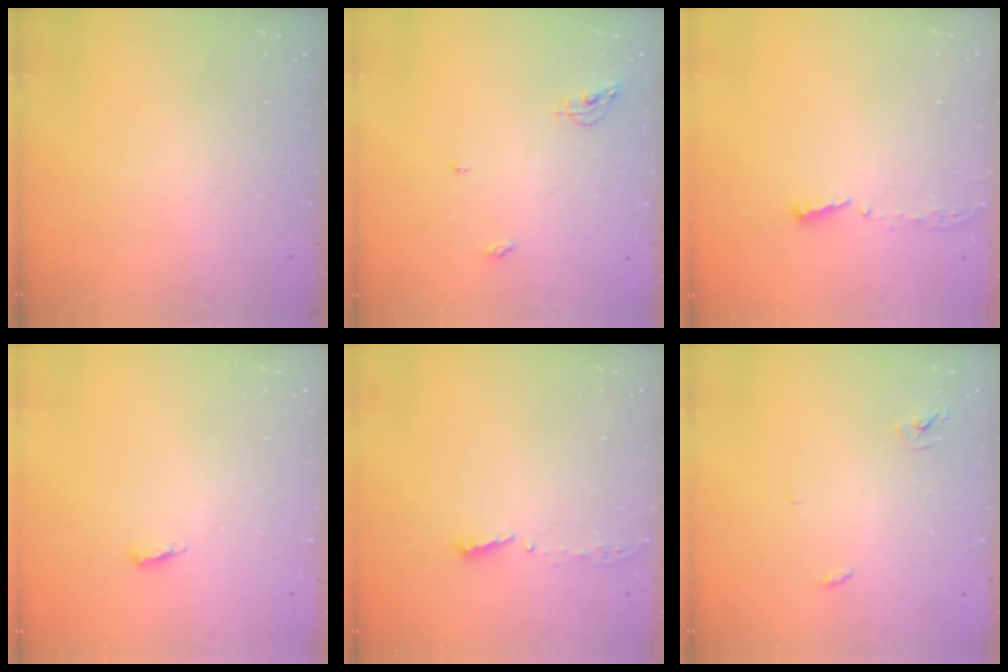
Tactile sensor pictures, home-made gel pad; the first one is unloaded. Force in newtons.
{"total": 5.4, "press": 5.4, "slide": 0.4}
{"total": 3.8, "press": 3.8, "slide": 0.4}
{"total": 7.7, "press": 4.9, "slide": 5.9}
{"total": 3.8, "press": 3.8, "slide": 0.4}
{"total": 2.9, "press": 2.9, "slide": 0.2}